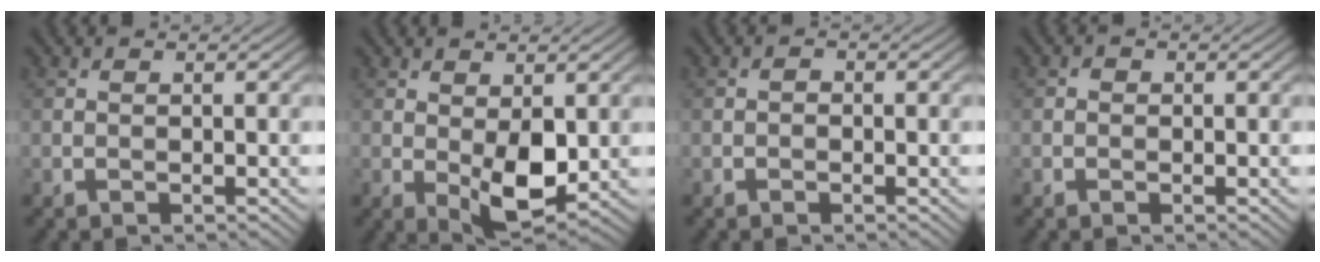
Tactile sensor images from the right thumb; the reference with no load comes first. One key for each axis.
{"total": 6.3, "fx": -0.3, "fy": 3.3, "fz": 5.3, "tx": -0.101, "ty": -0.011, "tz": 0.004}
{"total": 0.8, "fx": -0.4, "fy": 0.6, "fz": 0.3, "tx": -0.004, "ty": 0.000, "tz": -0.009}
{"total": 0.7, "fx": -0.2, "fy": 0.7, "fz": 0.2, "tx": 0.000, "ty": -0.003, "tz": -0.007}